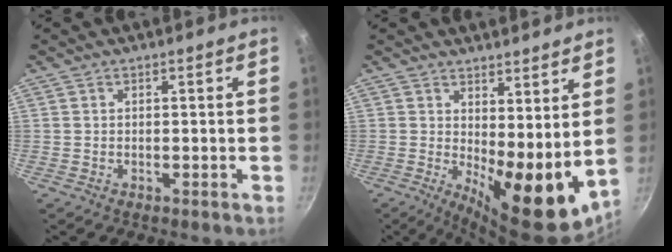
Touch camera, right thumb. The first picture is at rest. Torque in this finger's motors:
{"motor_torque": [2.16, 2.07, 1.44, -0.01, 0.38]}